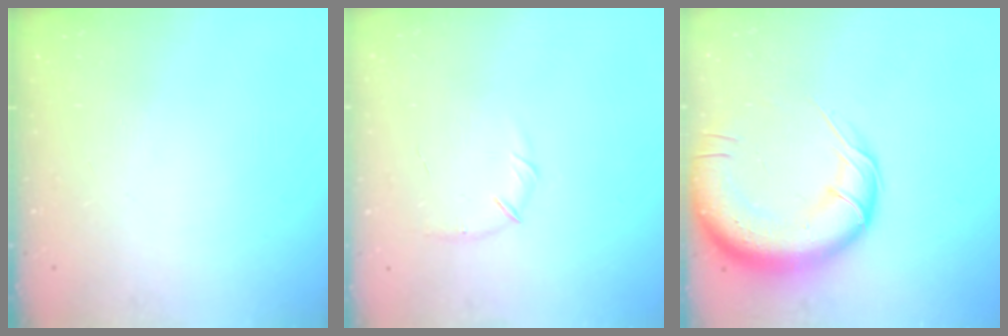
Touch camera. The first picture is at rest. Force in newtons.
{"total": 6.4, "press": 6.2, "slide": 1.6}
{"total": 19.7, "press": 19.2, "slide": 4.8}